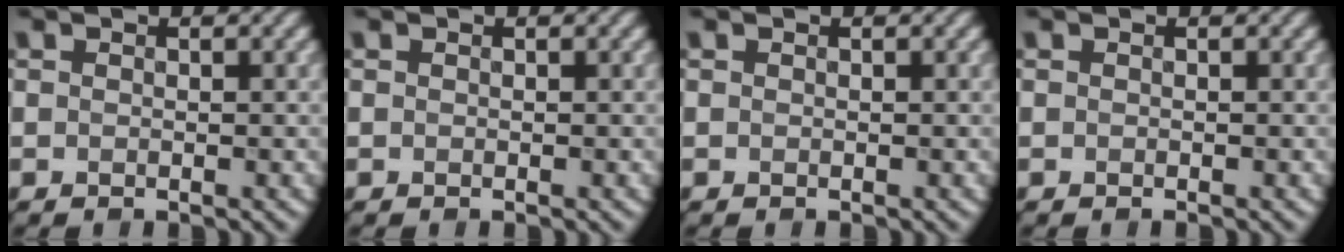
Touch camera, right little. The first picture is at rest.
{"total": 0.0}
{"total": 0.0}
{"total": 0.0}